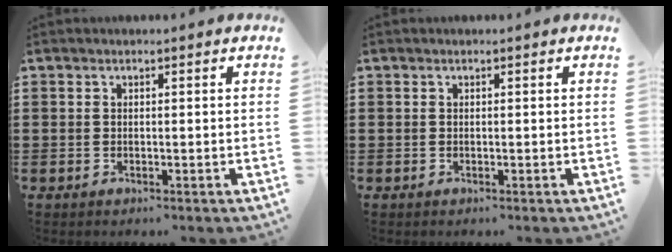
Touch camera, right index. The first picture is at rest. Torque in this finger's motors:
{"motor_torque": [-0.26, 0.26, 0.01, -0.01]}